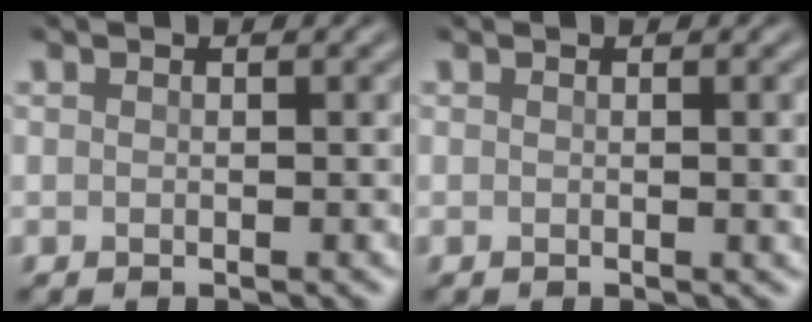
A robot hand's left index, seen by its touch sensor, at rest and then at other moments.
{"total": 2.2, "force": [0.1, 0.6, 2.1], "torque": [-0.018, 0.002, -0.003]}